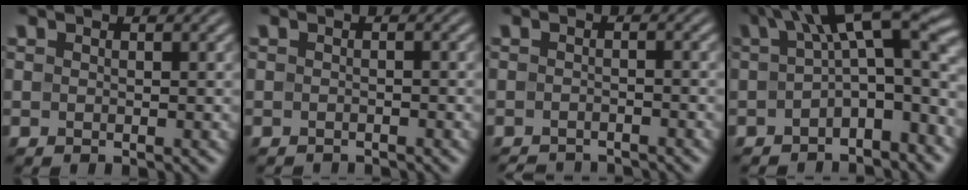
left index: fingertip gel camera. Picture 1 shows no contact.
{"total": 1.1, "force": [-1.1, 0.1, 0.2], "torque": [-0.001, -0.006, -0.018]}
{"total": 3.3, "force": [-3.2, 0.5, 0.7], "torque": [-0.012, -0.009, -0.051]}
{"total": 8.6, "force": [0.1, 3.2, 8.0], "torque": [-0.110, 0.021, -0.013]}